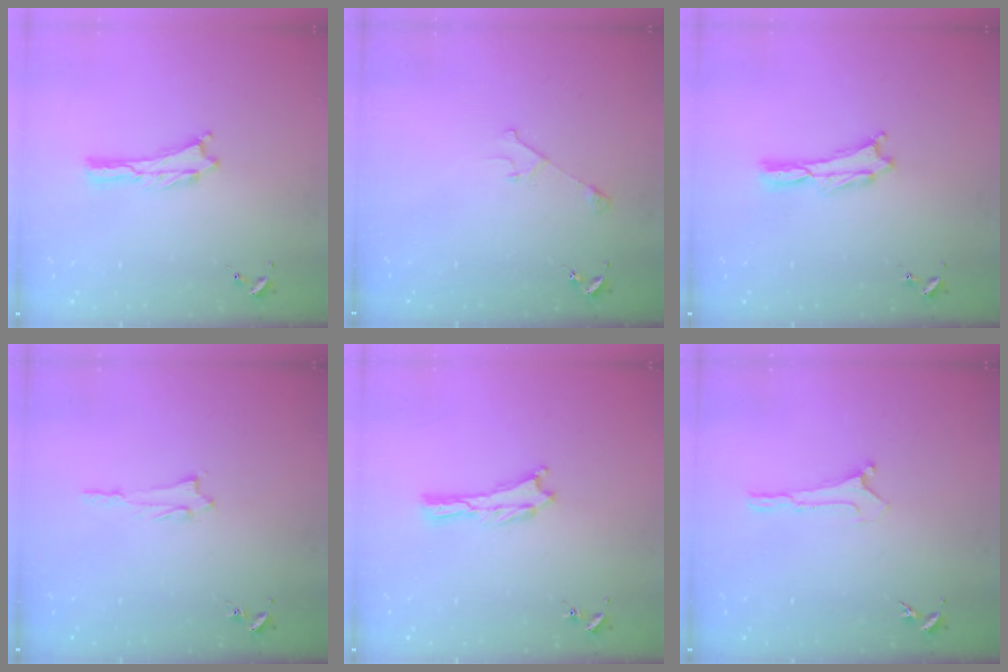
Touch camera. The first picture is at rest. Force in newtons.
{"total": 3.2, "press": 3.2, "slide": 0.3}
{"total": 0.0}
{"total": 1.4, "press": 1.4, "slide": 0.2}
{"total": 0.0}
{"total": 0.0}